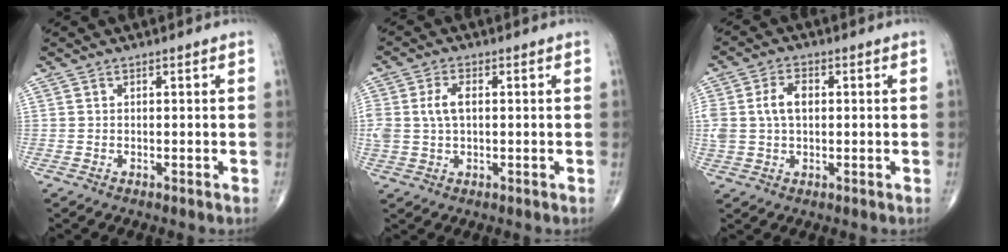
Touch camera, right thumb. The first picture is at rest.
{"total": 5.5, "force": [0.7, 3.2, 4.3], "torque": [-0.101, 0.011, 0.015]}
{"total": 6.8, "force": [0.9, 4.3, 5.2], "torque": [-0.110, 0.016, 0.019]}